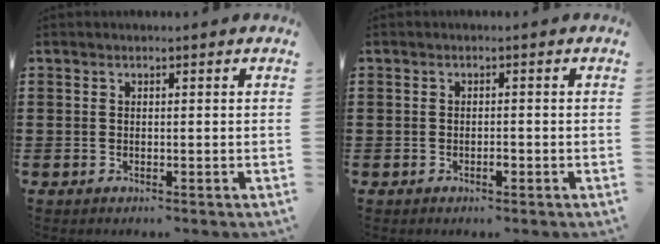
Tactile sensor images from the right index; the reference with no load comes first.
{"total": 1.1, "force": [-0.6, 0.4, 0.9], "torque": [-0.018, -0.004, -0.010]}